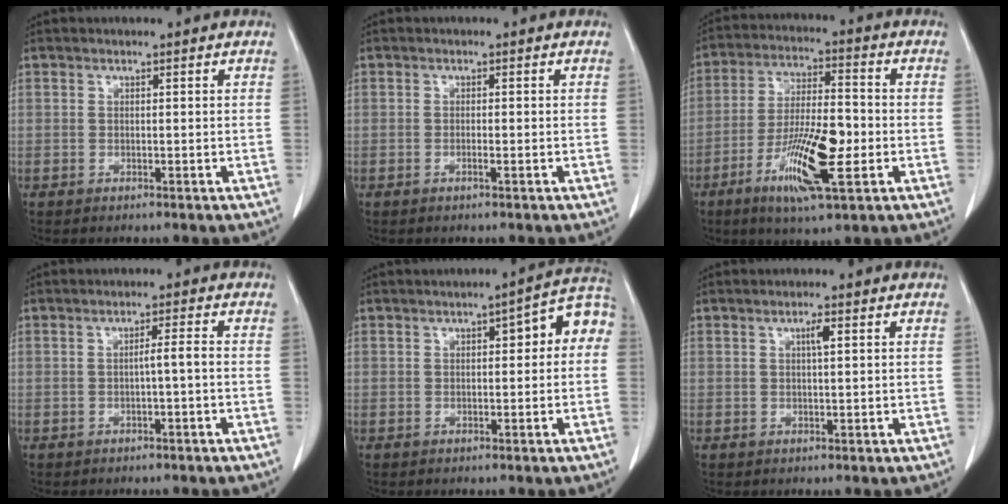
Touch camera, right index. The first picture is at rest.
{"total": 0.7, "force": [-0.4, 0.0, 0.6], "torque": [-0.012, 0.000, -0.007]}
{"total": 13.2, "force": [-4.4, 2.5, 12.2], "torque": [-0.230, -0.010, -0.076]}
{"total": 1.9, "force": [-0.6, -0.2, 1.8], "torque": [-0.027, 0.004, -0.010]}
{"total": 6.7, "force": [1.0, 2.1, 6.3], "torque": [-0.071, 0.039, 0.006]}
{"total": 1.7, "force": [0.6, 0.1, 1.6], "torque": [-0.029, 0.002, 0.009]}